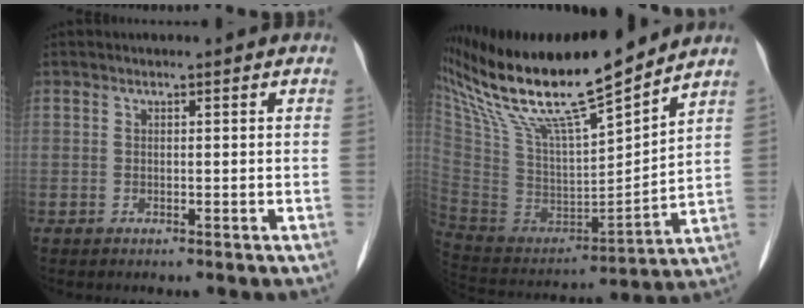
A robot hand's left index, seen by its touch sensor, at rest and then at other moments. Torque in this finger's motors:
{"motor_torque": [0.91, -1.23, 0.75, 0.21]}